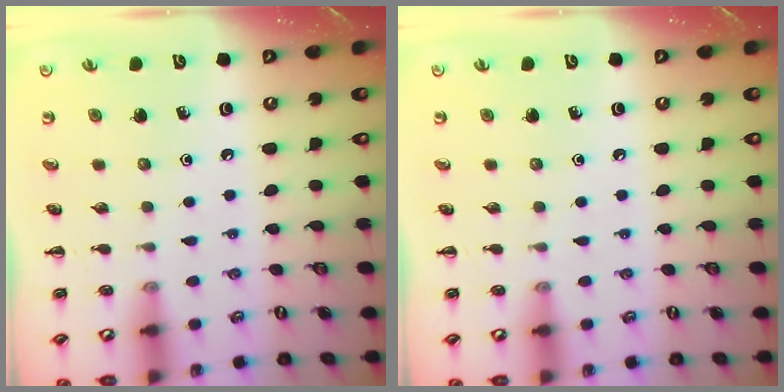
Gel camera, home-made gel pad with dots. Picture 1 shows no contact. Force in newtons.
{"total": 0.0}